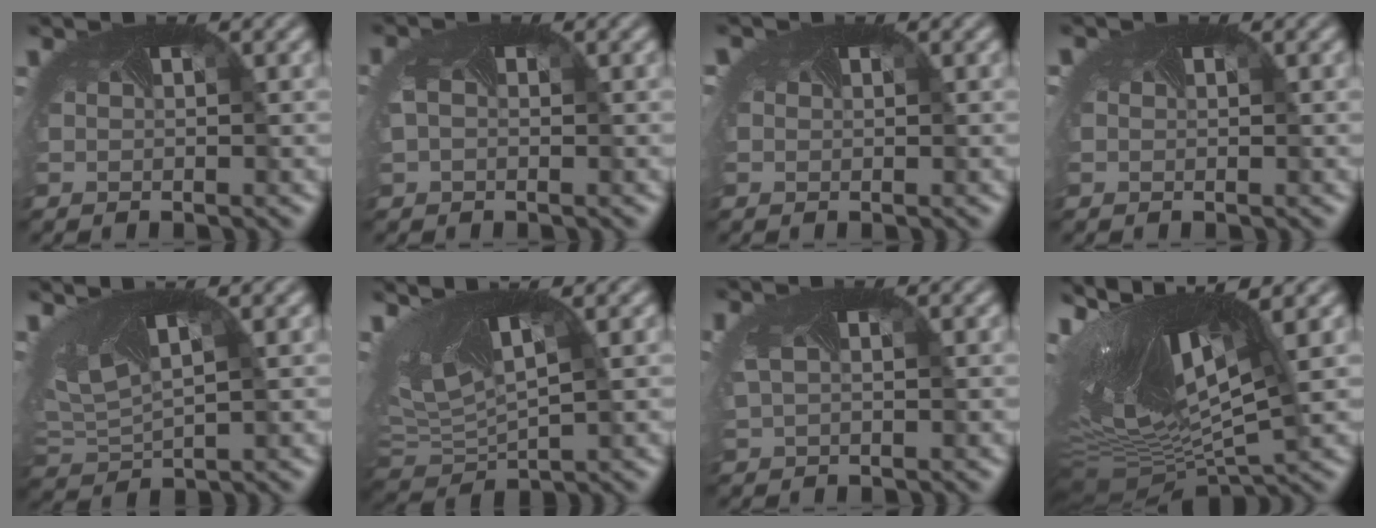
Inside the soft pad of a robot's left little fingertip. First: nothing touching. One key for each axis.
{"total": 1.4, "fx": -0.4, "fy": 1.2, "fz": 0.7, "tx": -0.035, "ty": -0.008, "tz": 0.007}
{"total": 1.2, "fx": 0.2, "fy": 1.0, "fz": 0.5, "tx": -0.013, "ty": 0.001, "tz": 0.002}
{"total": 0.8, "fx": 0.1, "fy": 0.7, "fz": 0.4, "tx": -0.009, "ty": 0.003, "tz": 0.000}
{"total": 5.0, "fx": 1.8, "fy": 2.7, "fz": 3.9, "tx": -0.091, "ty": 0.003, "tz": 0.046}
{"total": 7.7, "fx": 2.0, "fy": 3.9, "fz": 6.3, "tx": -0.139, "ty": -0.011, "tz": 0.044}
{"total": 1.6, "fx": 0.3, "fy": 1.1, "fz": 1.2, "tx": -0.045, "ty": -0.004, "tz": 0.023}
{"total": 14.1, "fx": 1.5, "fy": 5.8, "fz": 12.7, "tx": -0.255, "ty": -0.018, "tz": 0.046}